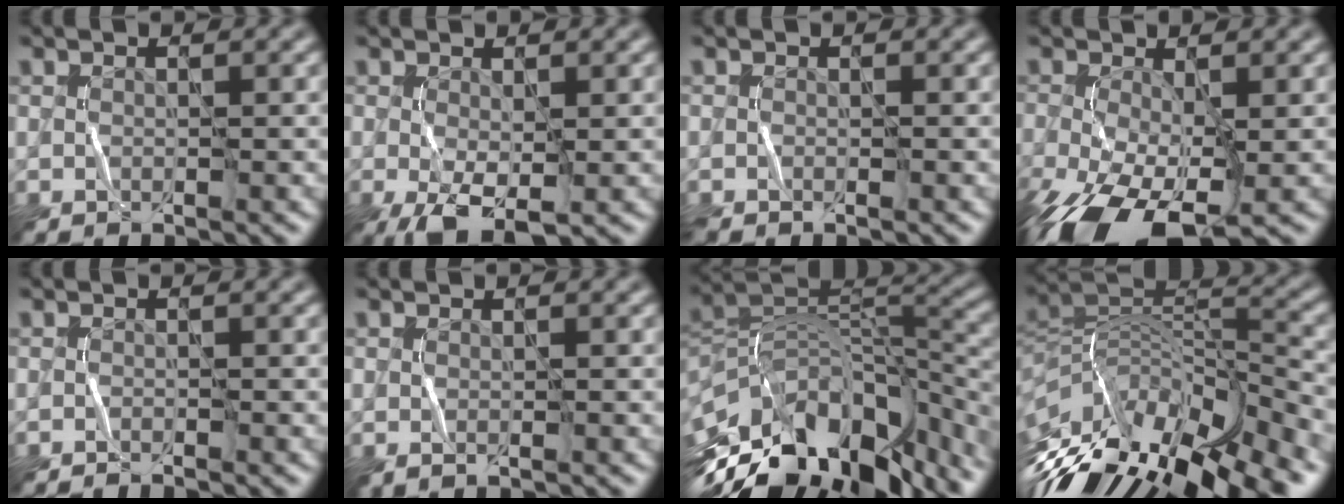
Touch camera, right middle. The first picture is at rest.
{"total": 4.7, "force": [-1.3, 2.1, 4.0], "torque": [-0.091, -0.013, -0.020]}
{"total": 0.7, "force": [-0.6, 0.1, 0.3], "torque": [-0.006, -0.002, -0.013]}
{"total": 11.0, "force": [-5.0, 5.3, 8.2], "torque": [-0.184, -0.058, -0.082]}
{"total": 0.8, "force": [-0.8, 0.0, 0.2], "torque": [-0.002, -0.001, -0.016]}
{"total": 0.6, "force": [0.1, 0.2, 0.6], "torque": [-0.009, -0.002, 0.002]}
{"total": 15.0, "force": [-9.2, 7.6, 9.0], "torque": [-0.185, 0.003, -0.147]}
{"total": 16.0, "force": [-9.8, 6.4, 11.0], "torque": [-0.211, 0.013, -0.163]}